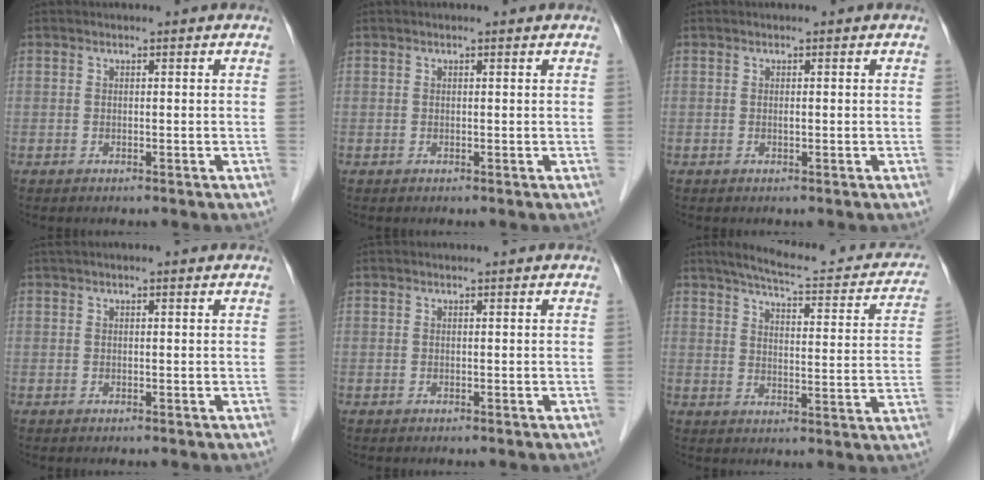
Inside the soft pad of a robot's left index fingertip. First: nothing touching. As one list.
[{"total": 0.6, "force": [0.5, 0.1, 0.3], "torque": [-0.011, 0.005, 0.007]}, {"total": 0.0}, {"total": 2.7, "force": [2.2, 0.2, 1.6], "torque": [-0.023, 0.028, 0.034]}, {"total": 0.8, "force": [0.7, 0.0, 0.2], "torque": [-0.009, 0.004, 0.011]}, {"total": 19.4, "force": [16.4, 3.9, 9.5], "torque": [-0.119, 0.007, 0.197]}]